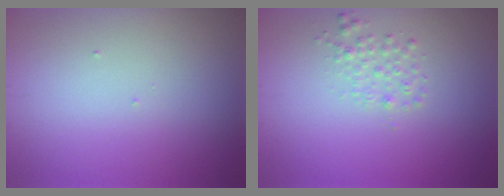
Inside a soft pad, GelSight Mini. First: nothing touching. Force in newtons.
{"total": 1.5, "press": 1.5, "slide": 0.1}